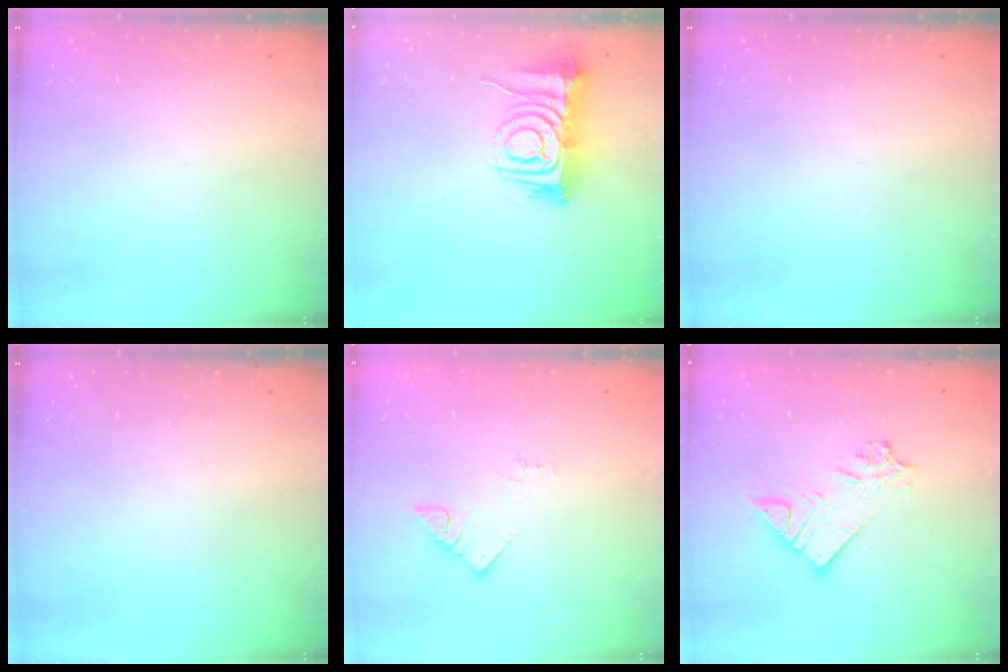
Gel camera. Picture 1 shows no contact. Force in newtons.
{"total": 10.2, "press": 10.2, "slide": 1.2}
{"total": 0.0}
{"total": 0.0}
{"total": 2.8, "press": 2.8, "slide": 0.2}
{"total": 10.8, "press": 10.8, "slide": 1.1}